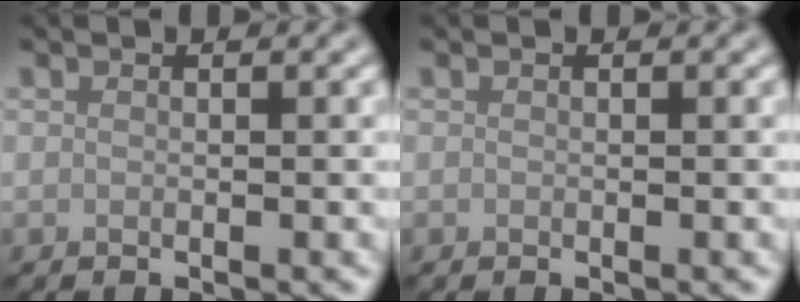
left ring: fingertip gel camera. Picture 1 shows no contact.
{"total": 0.0}